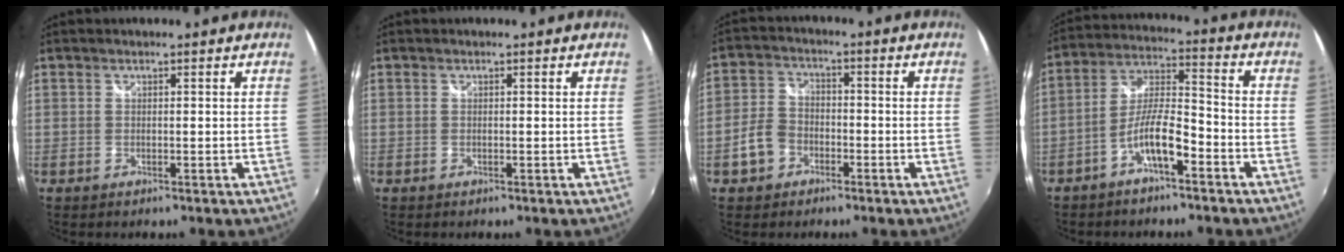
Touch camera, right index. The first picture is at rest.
{"total": 0.0}
{"total": 6.0, "force": [-2.8, 4.6, 2.7], "torque": [-0.065, 0.018, -0.046]}
{"total": 8.4, "force": [-4.8, 2.0, 6.6], "torque": [-0.138, 0.013, -0.086]}